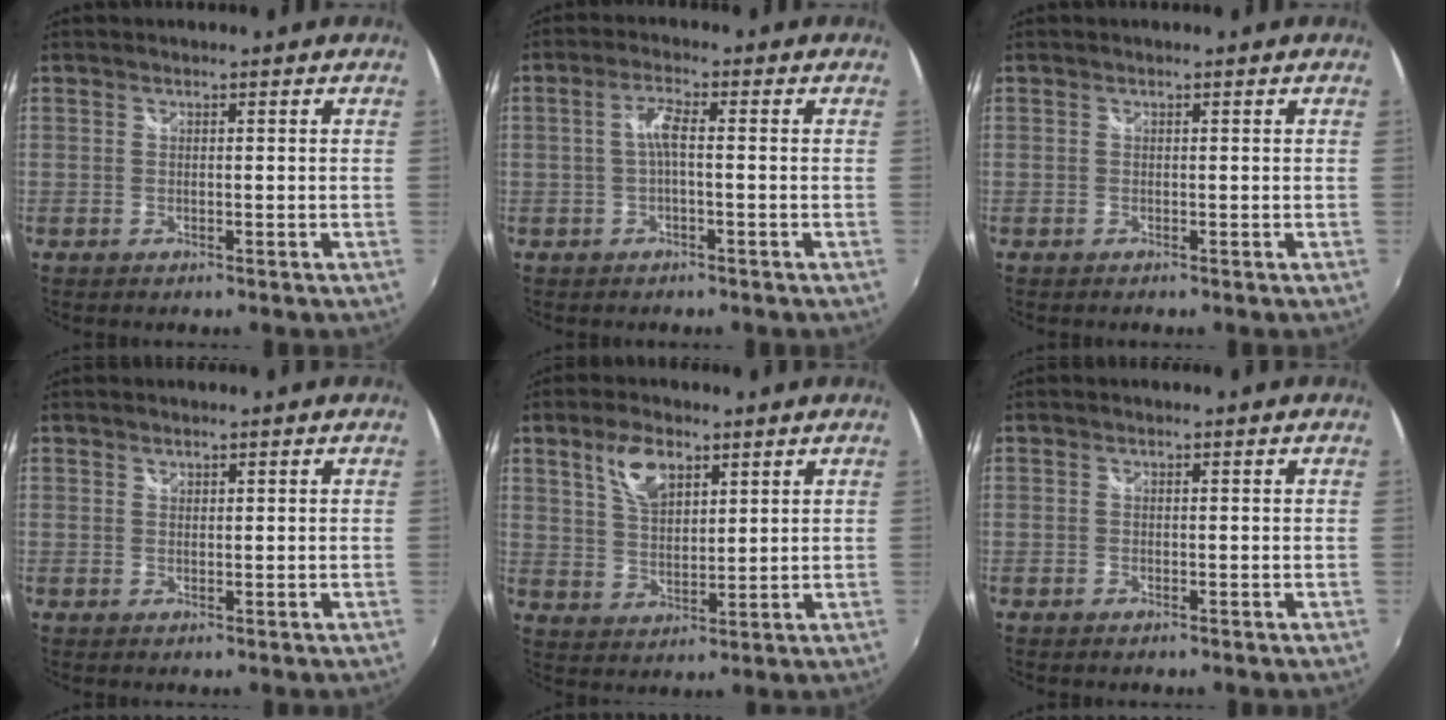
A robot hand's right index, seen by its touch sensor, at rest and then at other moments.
{"total": 3.2, "force": [-0.5, 0.4, 3.2], "torque": [-0.064, 0.008, -0.009]}
{"total": 0.0}
{"total": 0.7, "force": [0.5, 0.4, 0.1], "torque": [0.001, 0.001, 0.009]}
{"total": 7.5, "force": [4.2, 3.7, 5.1], "torque": [-0.094, 0.011, 0.080]}
{"total": 0.0}